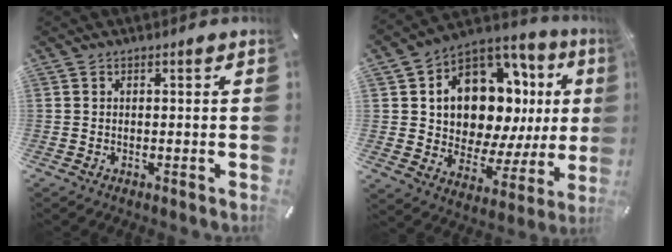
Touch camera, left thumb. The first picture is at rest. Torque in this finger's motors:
{"motor_torque": [1.75, 1.42, 1.32, 0.81, 0.12]}